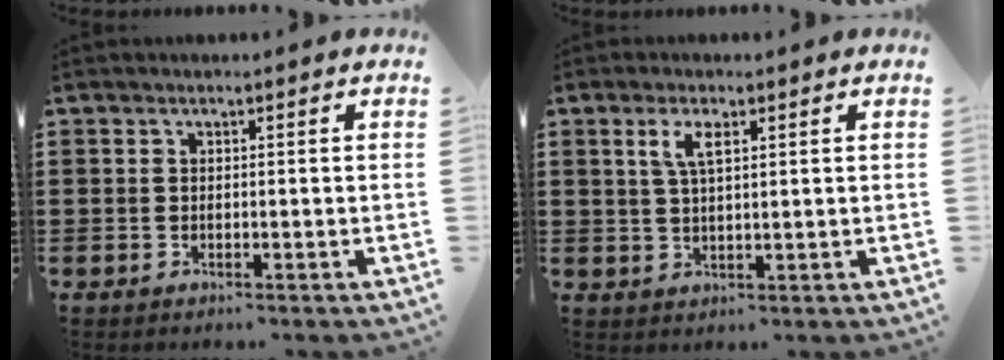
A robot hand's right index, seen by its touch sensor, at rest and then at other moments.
{"total": 3.6, "force": [1.6, 1.2, 3.0], "torque": [-0.065, 0.007, 0.025]}